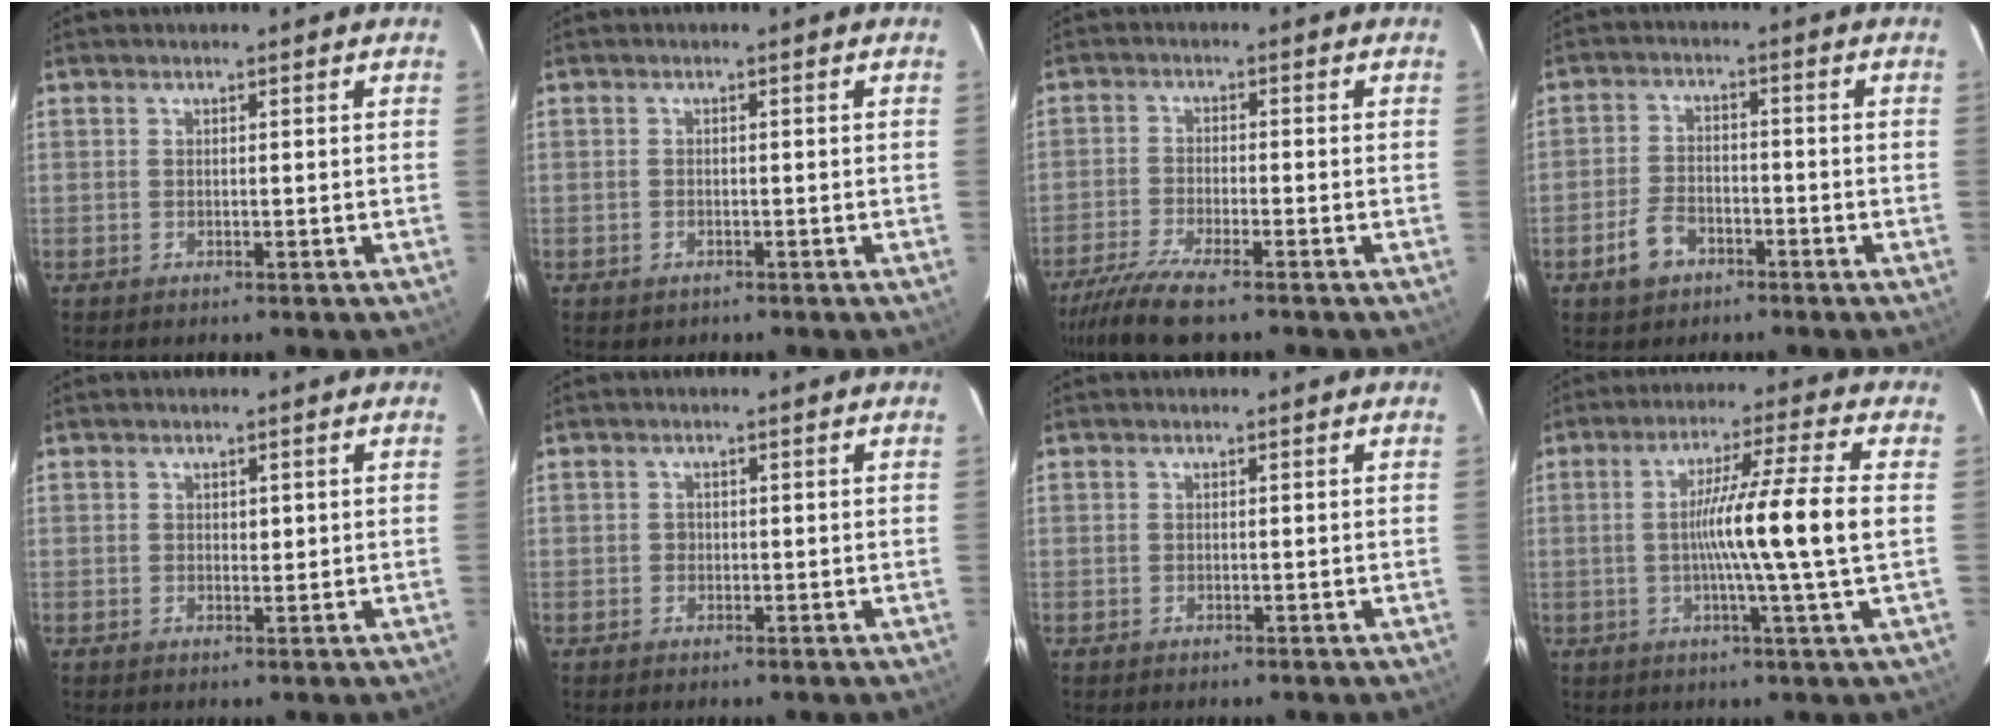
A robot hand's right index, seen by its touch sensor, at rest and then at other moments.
{"total": 0.9, "force": [-0.5, 0.7, 0.2], "torque": [-0.007, 0.001, -0.004]}
{"total": 8.0, "force": [-6.4, 0.4, 4.8], "torque": [-0.083, -0.022, -0.111]}
{"total": 5.2, "force": [-3.0, 3.3, 2.7], "torque": [-0.063, 0.006, -0.051]}
{"total": 1.0, "force": [0.3, 0.6, 0.7], "torque": [-0.008, 0.000, 0.005]}
{"total": 0.8, "force": [-0.1, 0.8, 0.3], "torque": [-0.003, 0.003, -0.002]}
{"total": 0.0}
{"total": 11.6, "force": [-0.2, -2.0, 11.4], "torque": [-0.194, -0.002, -0.006]}